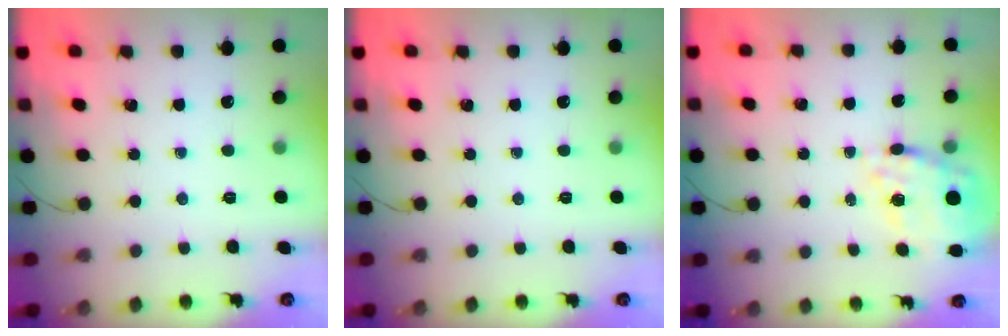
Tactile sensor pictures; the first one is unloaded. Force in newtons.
{"total": 0.0}
{"total": 17.1, "press": 16.6, "slide": 3.9}